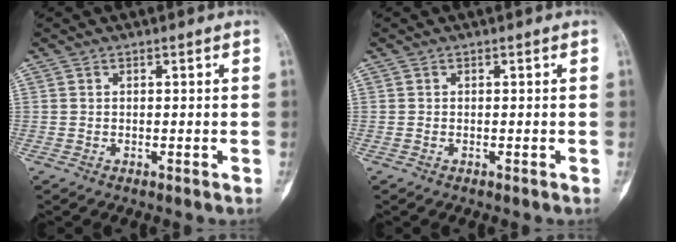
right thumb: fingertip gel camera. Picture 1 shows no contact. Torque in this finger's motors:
{"motor_torque": [2.03, 1.61, 0.34, -0.59, -0.06]}